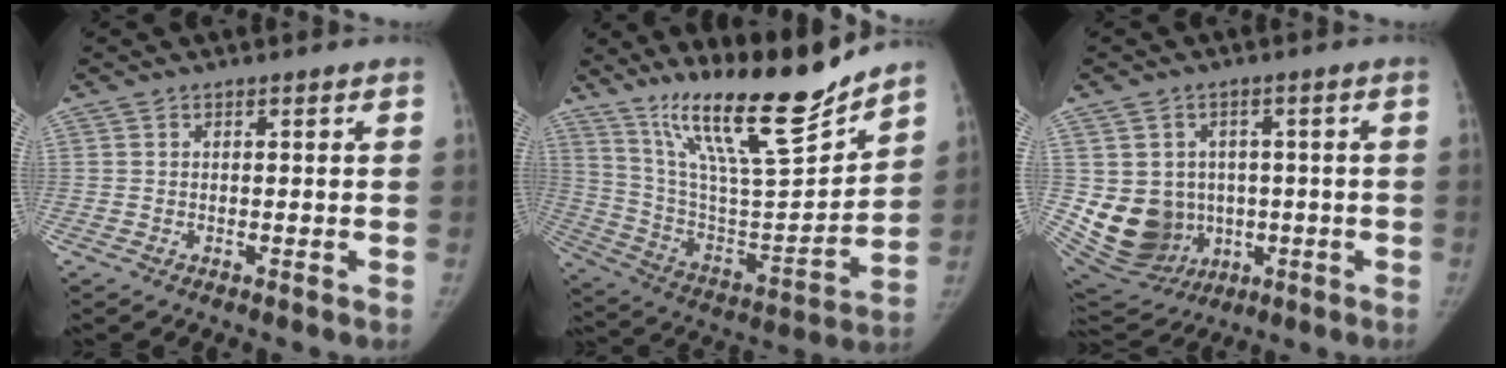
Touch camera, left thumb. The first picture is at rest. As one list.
[{"total": 23.3, "force": [18.0, 3.7, 14.4], "torque": [-0.208, -0.102, 0.316]}, {"total": 14.1, "force": [-1.2, 12.6, 6.3], "torque": [-0.097, 0.007, 0.014]}]